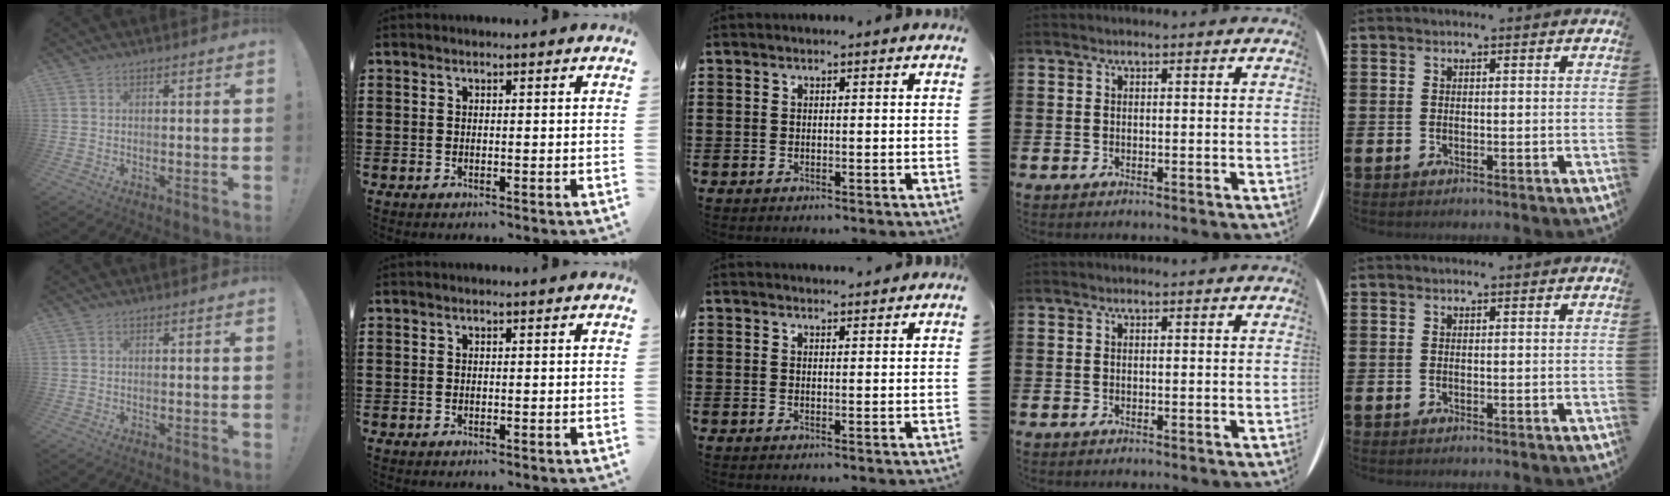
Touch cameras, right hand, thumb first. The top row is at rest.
{"middle": {"total": 1.5, "force": [1.5, -0.1, -0.1], "torque": [0.007, -0.004, 0.027]}}